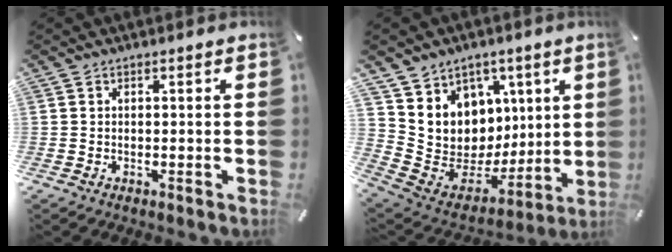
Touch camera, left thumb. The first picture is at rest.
{"total": 10.3, "force": [2.8, 9.9, 0.3], "torque": [-0.010, -0.053, 0.079]}